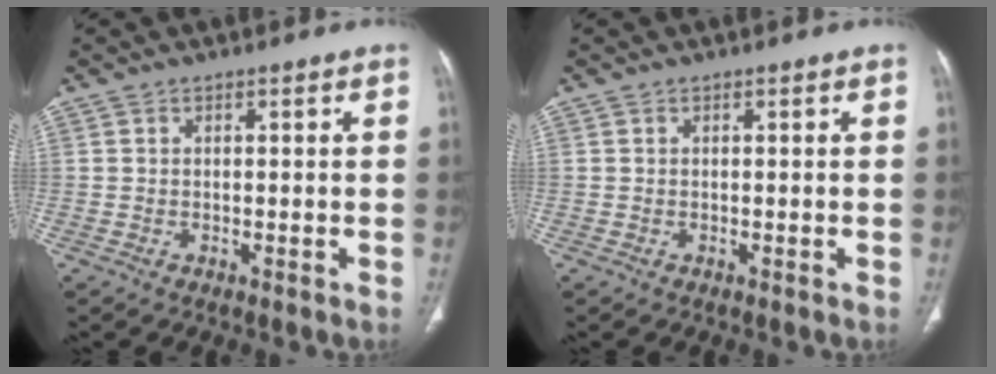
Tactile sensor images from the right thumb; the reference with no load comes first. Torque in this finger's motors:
{"motor_torque": [0.00, 0.00, -0.27, 0.27, 0.01]}